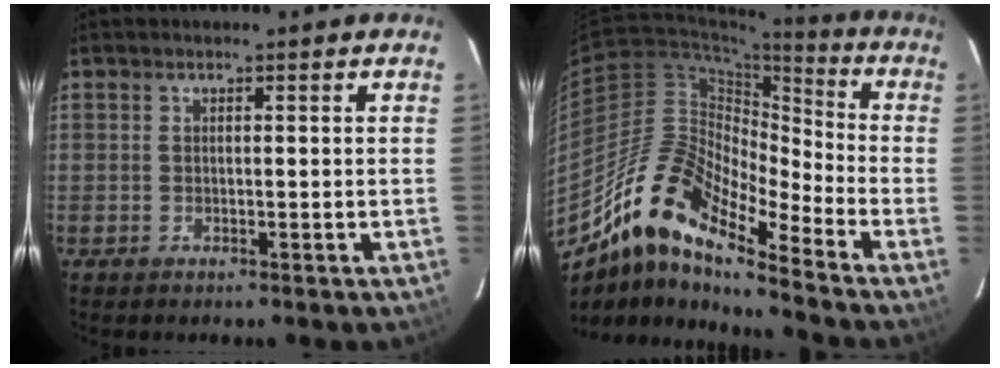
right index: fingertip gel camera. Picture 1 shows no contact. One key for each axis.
{"total": 15.4, "fx": -11.6, "fy": 3.1, "fz": 9.6, "tx": -0.157, "ty": -0.001, "tz": -0.236}